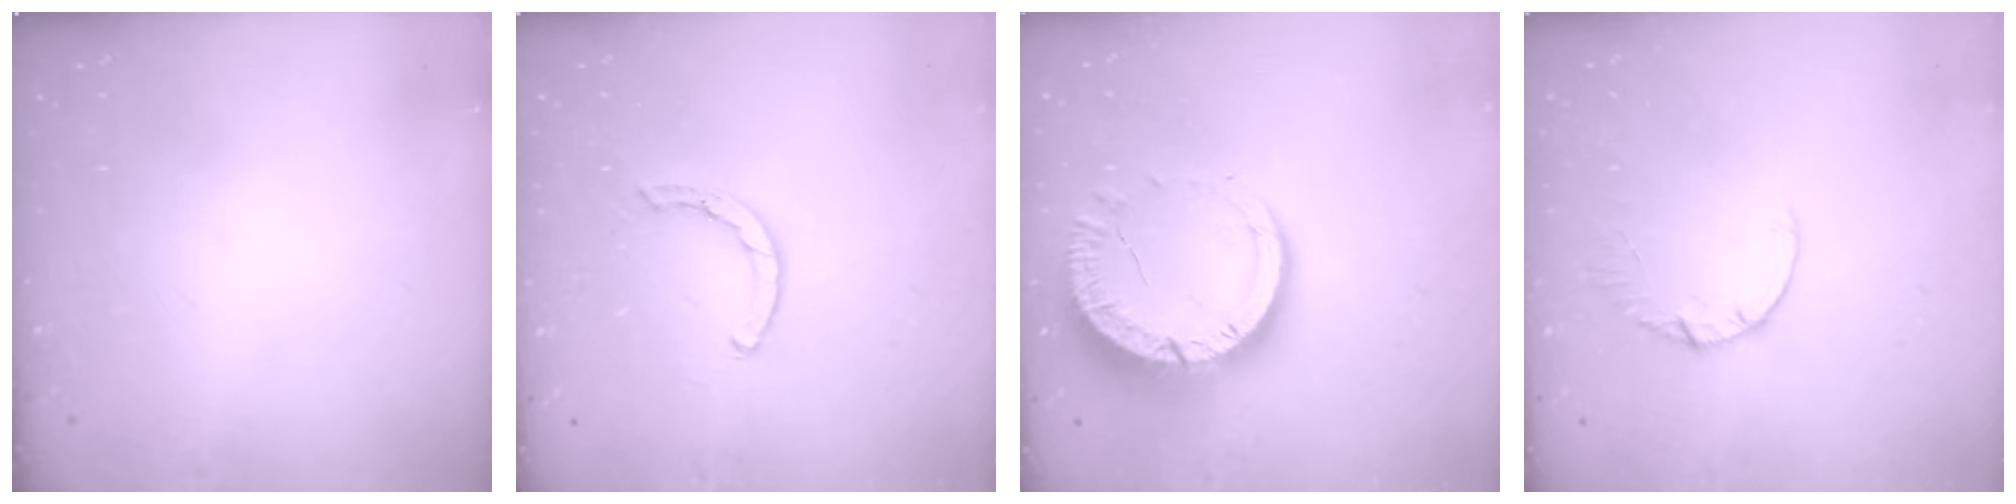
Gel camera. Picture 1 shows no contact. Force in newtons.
{"total": 2.5, "press": 2.5, "slide": 0.1}
{"total": 11.1, "press": 11.1, "slide": 1.0}
{"total": 2.7, "press": 2.7, "slide": 0.4}